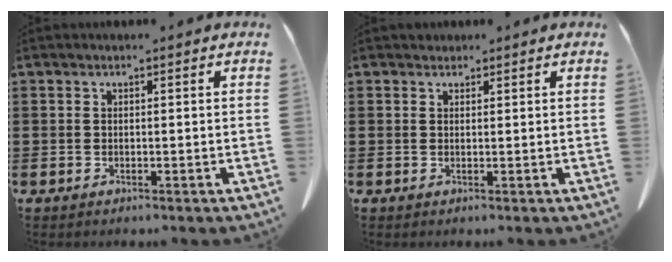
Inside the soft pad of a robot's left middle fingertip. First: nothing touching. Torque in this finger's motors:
{"motor_torque": [-0.12, 0.04, 0.00, 0.01]}